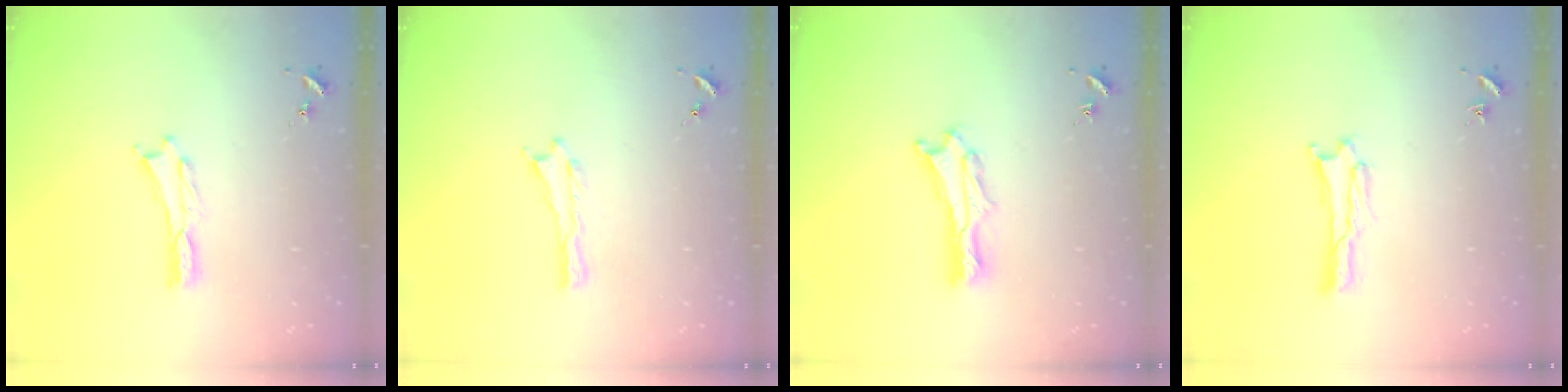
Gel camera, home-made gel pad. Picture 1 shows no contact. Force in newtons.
{"total": 0.0}
{"total": 1.9, "press": 1.9, "slide": 0.2}
{"total": 1.9, "press": 1.9, "slide": 0.1}